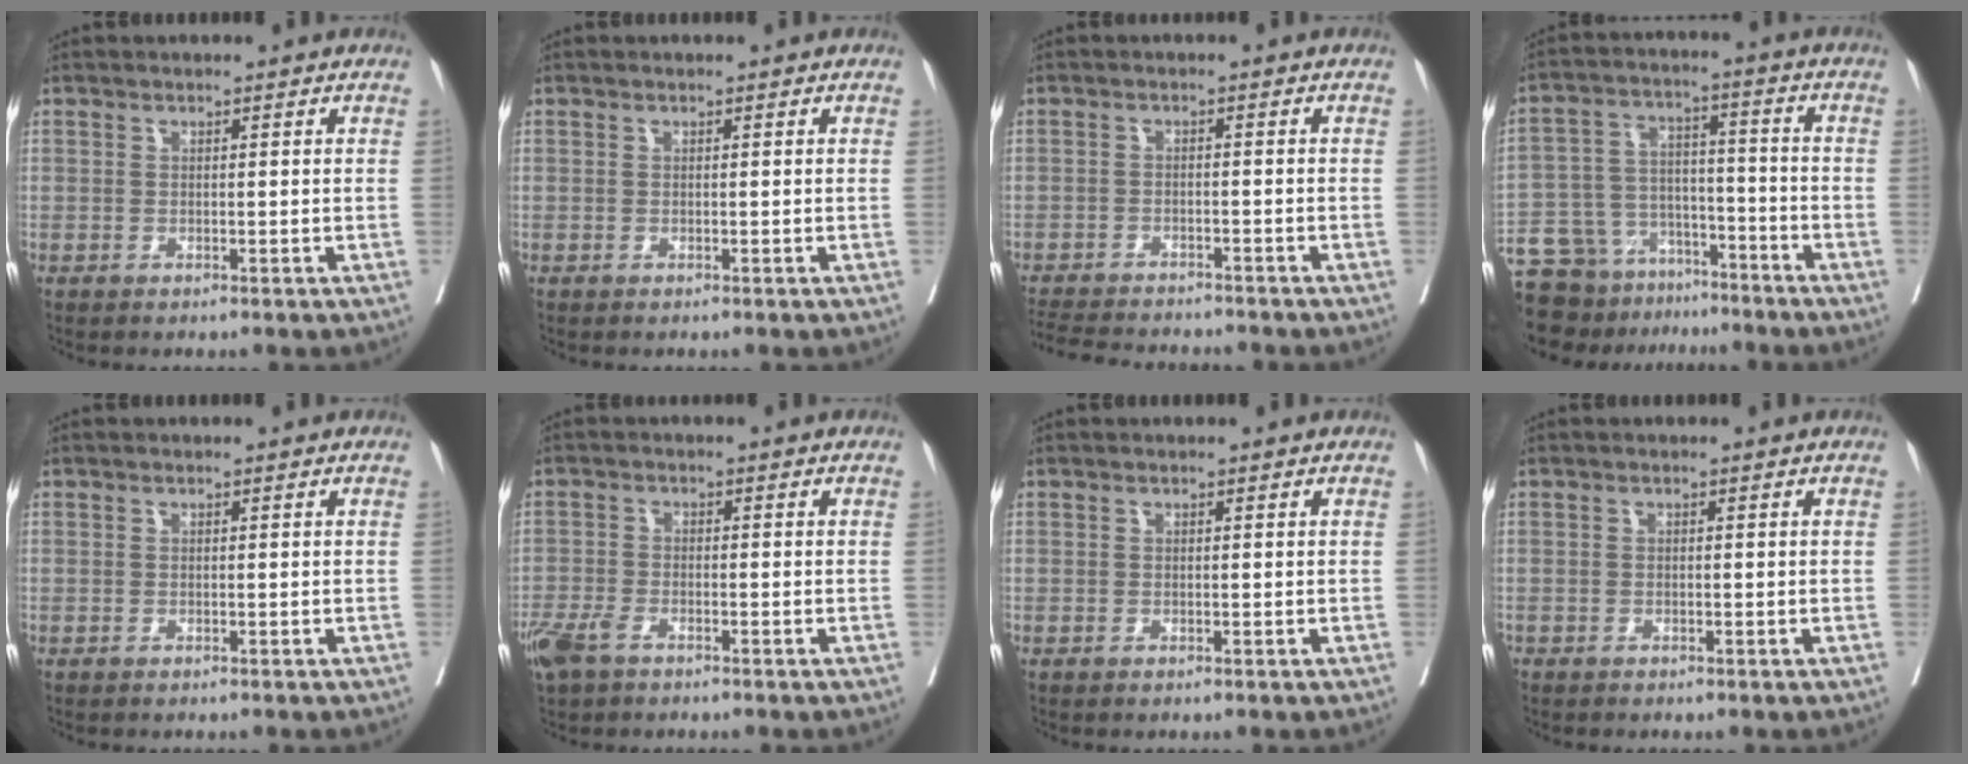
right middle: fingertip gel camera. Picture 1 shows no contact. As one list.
[{"total": 0.0}, {"total": 11.6, "force": [-10.7, 1.9, 3.9], "torque": [-0.071, -0.011, -0.153]}, {"total": 14.4, "force": [-11.5, 7.4, 4.6], "torque": [-0.094, 0.033, -0.189]}, {"total": 0.0}, {"total": 5.0, "force": [-3.5, 1.9, 3.0], "torque": [-0.067, -0.007, -0.066]}, {"total": 0.0}, {"total": 0.6, "force": [-0.5, 0.3, 0.0], "torque": [-0.009, 0.001, -0.013]}]